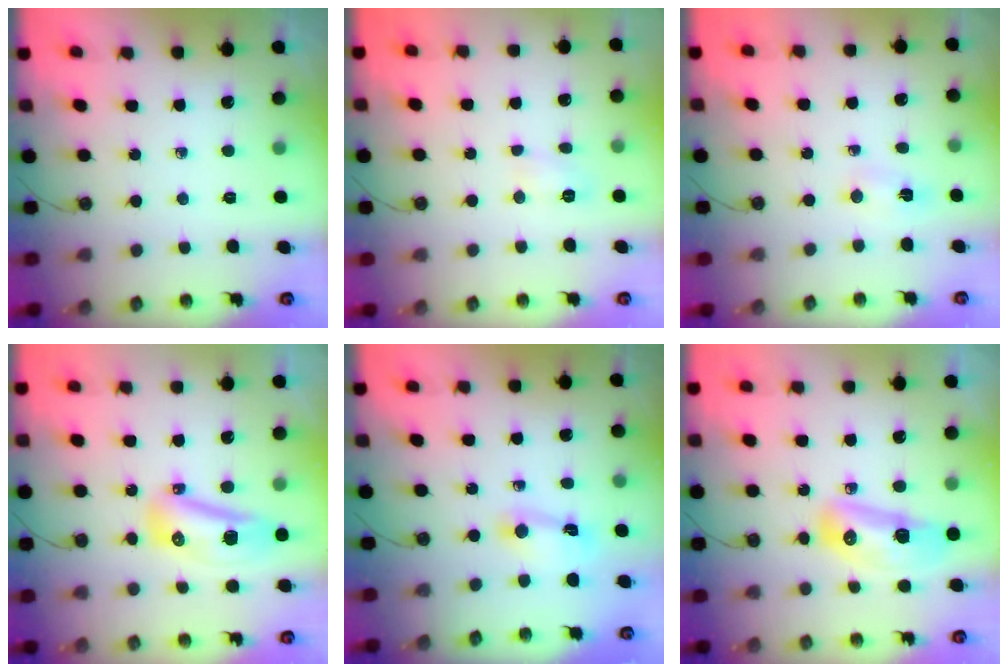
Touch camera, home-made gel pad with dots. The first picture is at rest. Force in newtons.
{"total": 3.9, "press": 3.9, "slide": 0.4}
{"total": 12.3, "press": 2.8, "slide": 11.9}
{"total": 11.0, "press": 11.0, "slide": 0.7}
{"total": 3.4, "press": 3.4, "slide": 0.3}
{"total": 12.0, "press": 11.8, "slide": 2.1}